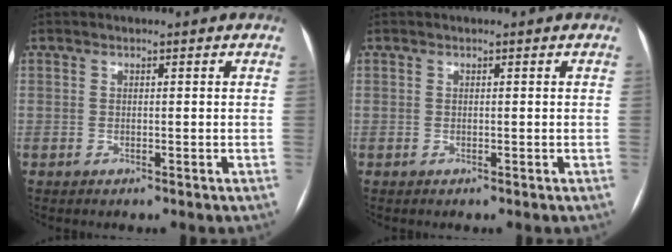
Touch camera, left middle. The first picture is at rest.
{"total": 0.0}